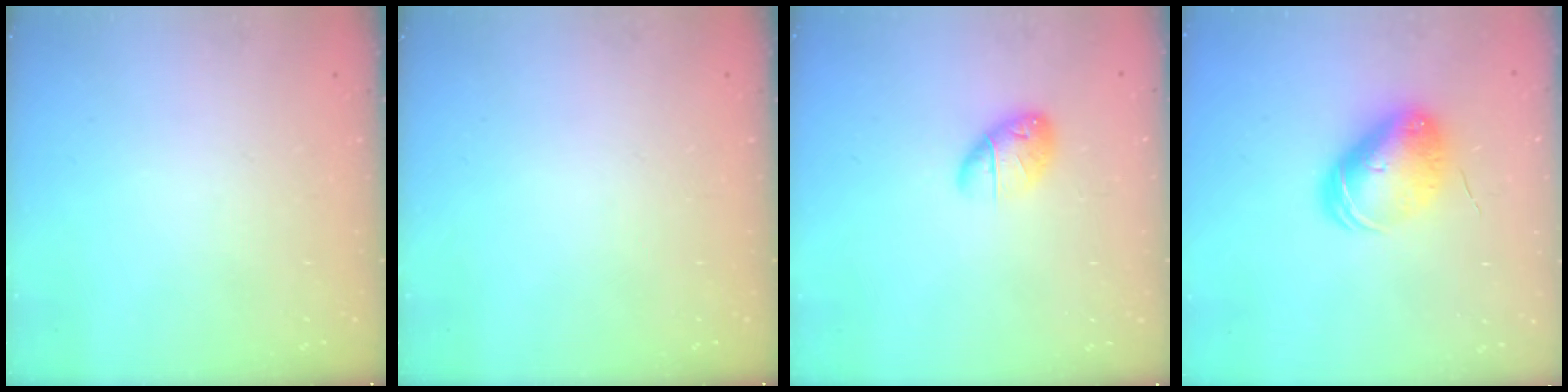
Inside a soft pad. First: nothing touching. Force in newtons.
{"total": 0.0}
{"total": 8.5, "press": 8.2, "slide": 2.0}
{"total": 10.3, "press": 10.2, "slide": 1.5}